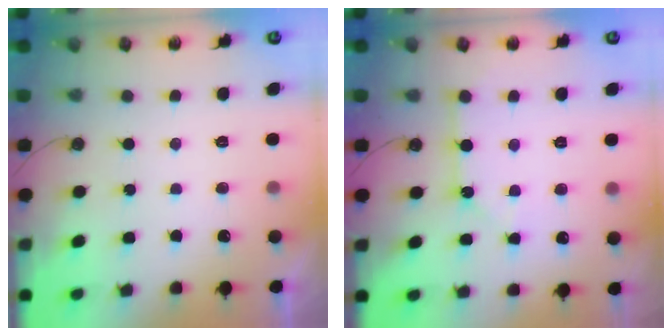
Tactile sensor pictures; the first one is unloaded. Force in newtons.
{"total": 2.8, "press": 2.8, "slide": 0.1}